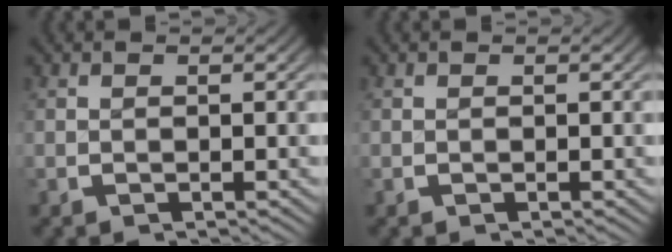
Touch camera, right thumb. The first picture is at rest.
{"total": 0.0}